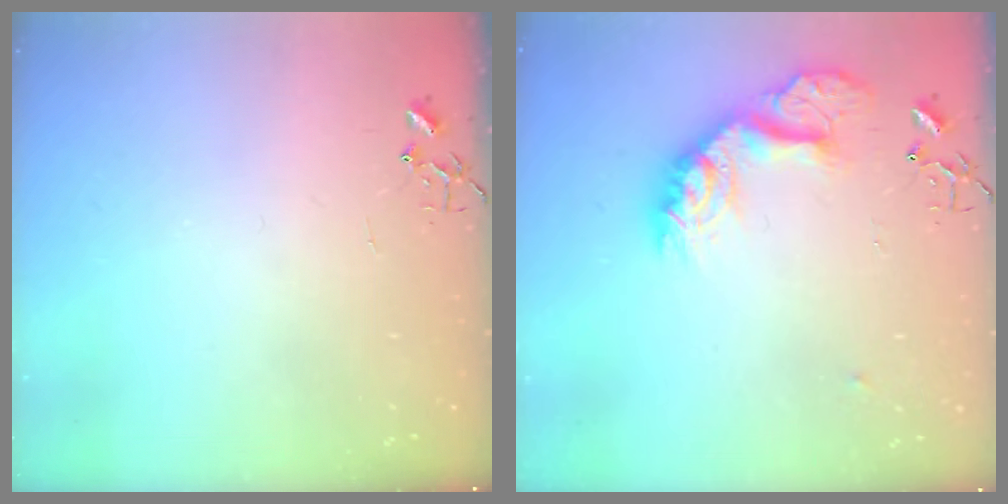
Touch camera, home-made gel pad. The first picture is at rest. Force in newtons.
{"total": 19.9, "press": 19.9, "slide": 1.3}